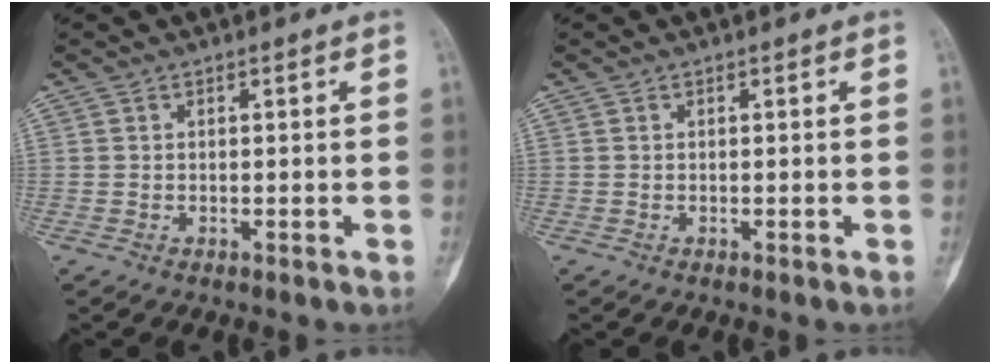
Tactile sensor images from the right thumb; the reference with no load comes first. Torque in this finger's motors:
{"motor_torque": [0.01, -0.01, 0.02, -0.02, 0.01]}